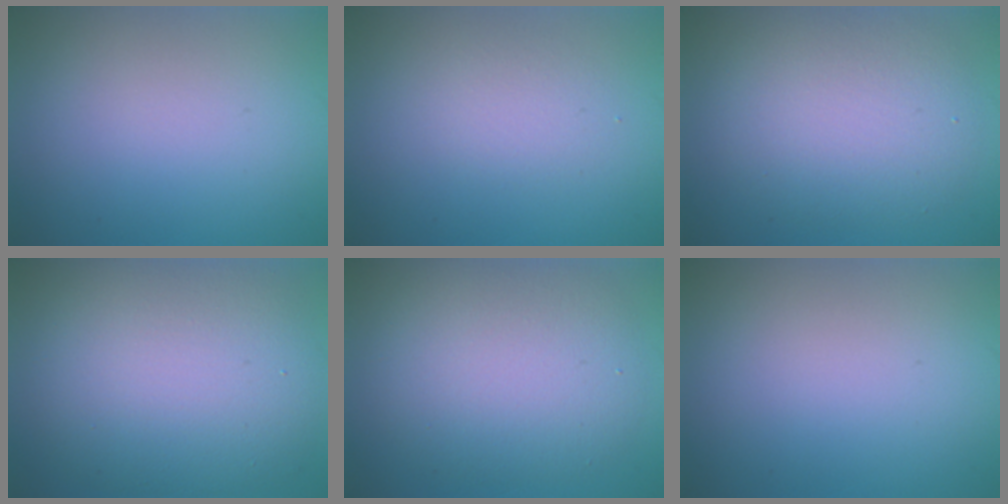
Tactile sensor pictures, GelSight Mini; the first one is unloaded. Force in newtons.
{"total": 1.6, "press": 1.6, "slide": 0.2}
{"total": 5.9, "press": 5.9, "slide": 0.5}
{"total": 10.7, "press": 10.7, "slide": 0.8}
{"total": 7.1, "press": 7.1, "slide": 0.3}
{"total": 0.0}